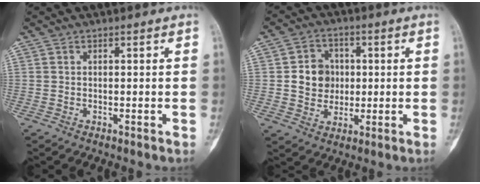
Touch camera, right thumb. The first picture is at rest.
{"total": 7.9, "force": [0.6, 7.0, 3.8], "torque": [-0.027, 0.003, 0.009]}